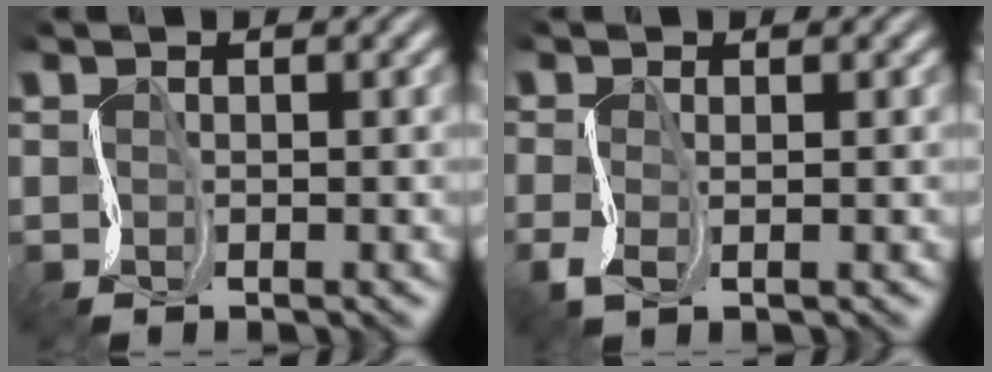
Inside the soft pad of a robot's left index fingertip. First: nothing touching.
{"total": 1.4, "force": [-0.5, 0.4, 1.3], "torque": [-0.042, -0.004, -0.016]}